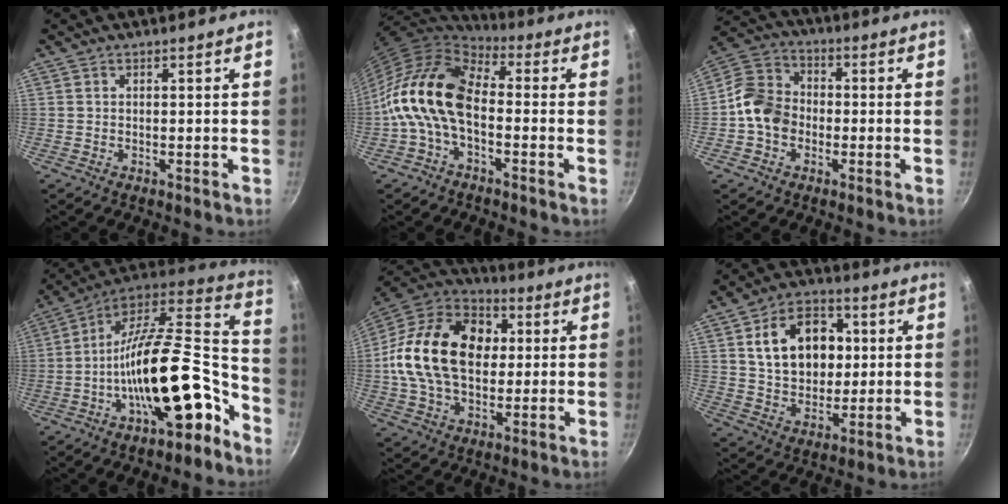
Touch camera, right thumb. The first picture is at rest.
{"total": 14.2, "force": [-2.6, 8.5, 11.1], "torque": [-0.194, 0.037, -0.070]}
{"total": 9.8, "force": [-1.8, 7.9, 5.5], "torque": [-0.077, 0.029, -0.054]}
{"total": 24.0, "force": [-10.6, 9.4, 19.3], "torque": [-0.254, 0.076, -0.186]}
{"total": 23.4, "force": [2.3, 16.3, 16.7], "torque": [-0.274, 0.028, 0.028]}
{"total": 15.8, "force": [3.3, 11.5, 10.4], "torque": [-0.131, 0.005, 0.056]}